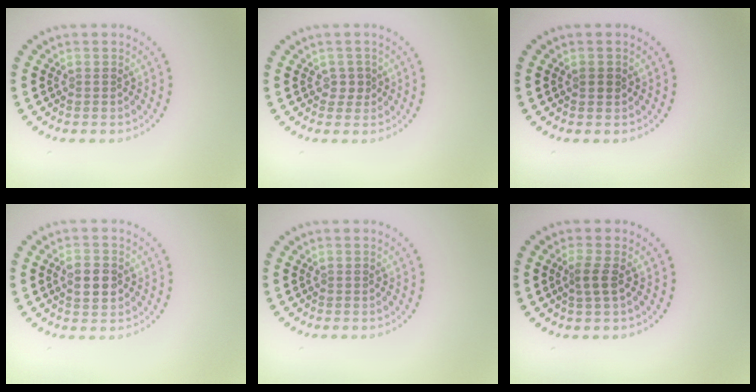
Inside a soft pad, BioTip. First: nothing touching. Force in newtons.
{"total": 1.0, "press": 0.9, "slide": 0.6}
{"total": 0.8, "press": 0.8, "slide": 0.2}
{"total": 2.6, "press": 2.6, "slide": 0.0}
{"total": 0.0}
{"total": 1.7, "press": 1.4, "slide": 0.9}